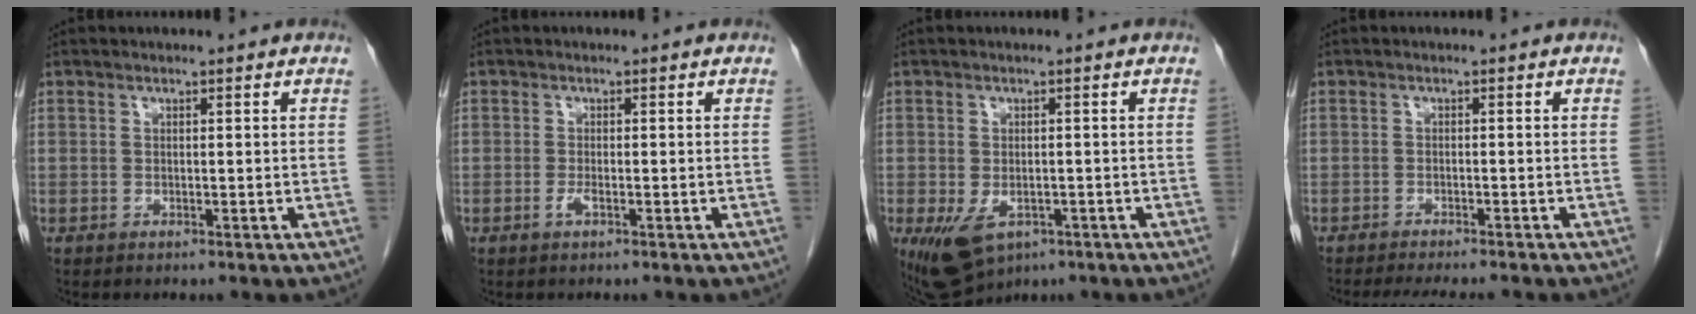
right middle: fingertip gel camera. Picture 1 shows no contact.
{"total": 1.1, "force": [-0.5, 0.2, 0.9], "torque": [-0.022, -0.001, -0.010]}
{"total": 7.4, "force": [-3.6, 4.4, 4.7], "torque": [-0.085, -0.009, -0.049]}
{"total": 8.3, "force": [-7.3, 1.1, 3.7], "torque": [-0.051, -0.015, -0.099]}